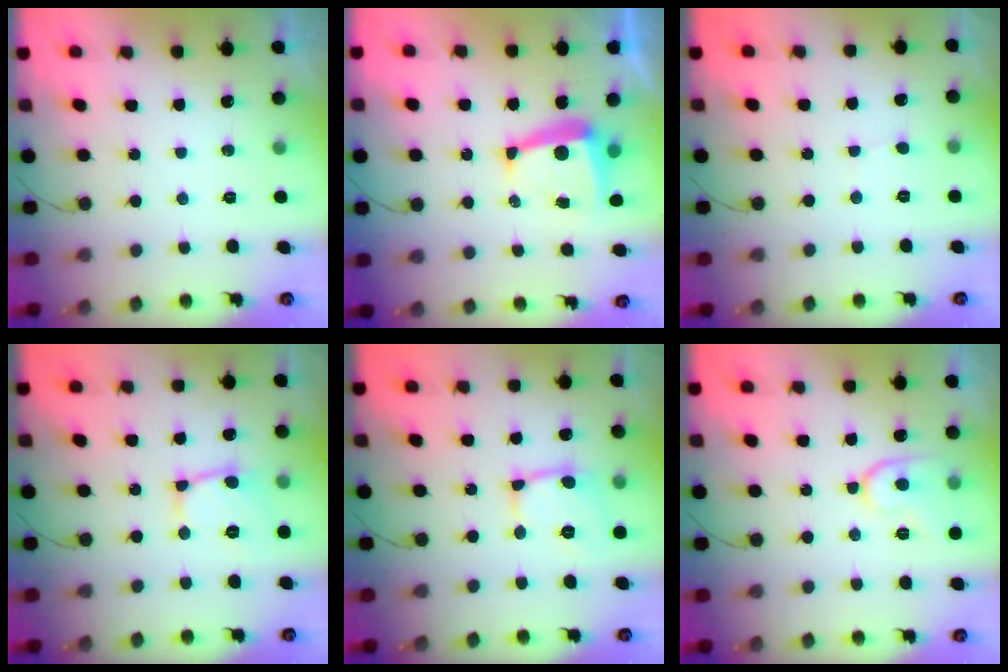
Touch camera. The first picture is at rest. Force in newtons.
{"total": 8.9, "press": 8.9, "slide": 0.7}
{"total": 0.7, "press": 0.7, "slide": 0.0}
{"total": 5.8, "press": 5.8, "slide": 0.8}
{"total": 11.4, "press": 11.4, "slide": 1.1}
{"total": 10.3, "press": 10.2, "slide": 0.8}